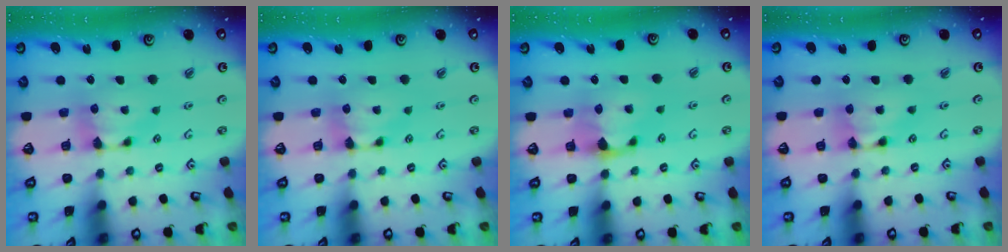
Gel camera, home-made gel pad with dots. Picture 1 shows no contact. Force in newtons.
{"total": 0.0}
{"total": 2.7, "press": 2.6, "slide": 0.8}
{"total": 1.6, "press": 1.6, "slide": 0.1}